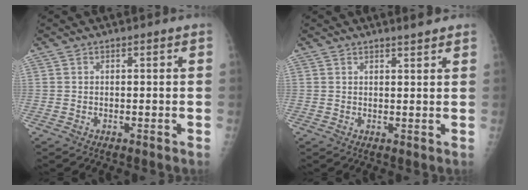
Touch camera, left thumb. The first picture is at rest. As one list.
[{"total": 2.3, "force": [2.0, 0.3, 1.1], "torque": [-0.013, -0.012, 0.027]}]